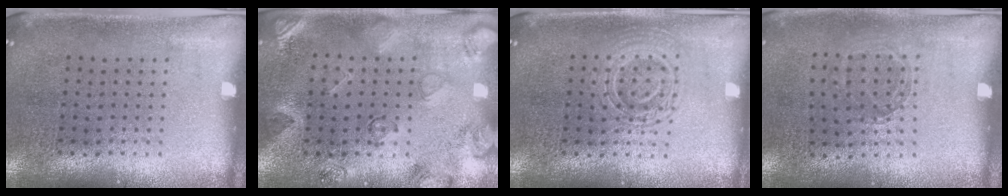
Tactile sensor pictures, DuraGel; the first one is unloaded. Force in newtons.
{"total": 2.5, "press": 1.9, "slide": 1.6}
{"total": 2.7, "press": 2.6, "slide": 0.6}
{"total": 0.9, "press": 0.8, "slide": 0.5}